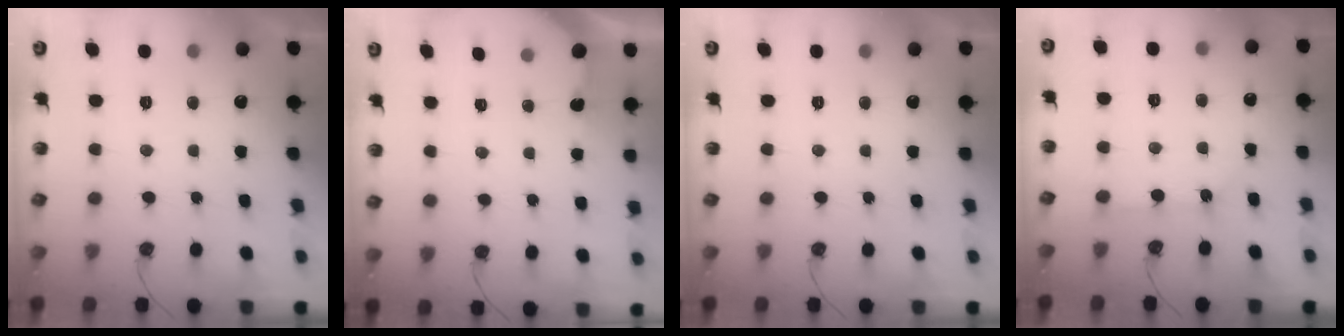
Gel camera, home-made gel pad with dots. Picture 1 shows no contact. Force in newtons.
{"total": 1.6, "press": 1.5, "slide": 0.3}
{"total": 0.0}
{"total": 1.2, "press": 1.2, "slide": 0.2}